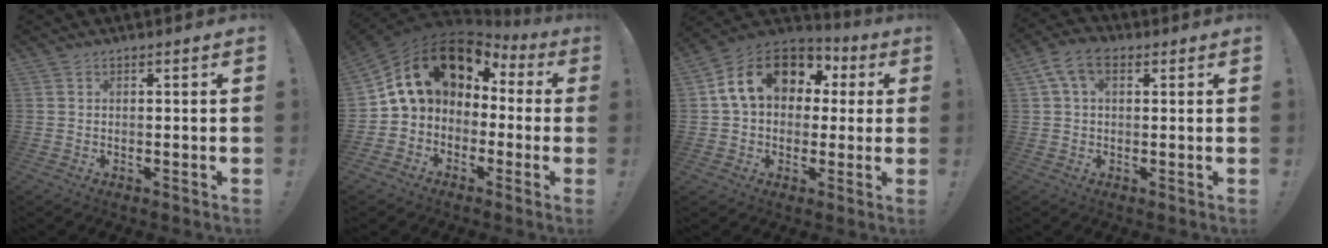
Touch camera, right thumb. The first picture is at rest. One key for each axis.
{"total": 16.2, "fx": 5.7, "fy": 11.4, "fz": 9.9, "tx": -0.163, "ty": -0.016, "tz": 0.112}
{"total": 17.7, "fx": 5.7, "fy": 12.4, "fz": 11.3, "tx": -0.180, "ty": 0.002, "tz": 0.105}
{"total": 7.3, "fx": 2.5, "fy": 4.5, "fz": 5.2, "tx": -0.093, "ty": 0.007, "tz": 0.051}